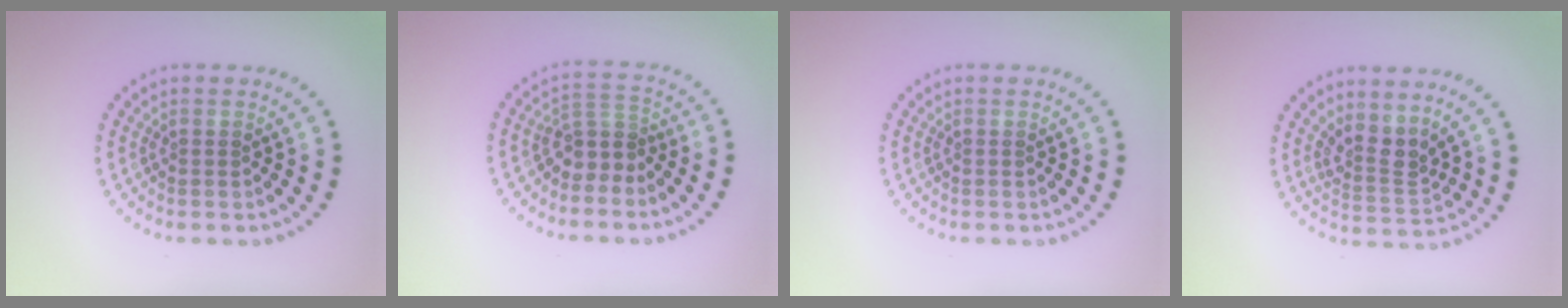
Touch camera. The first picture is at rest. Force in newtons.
{"total": 2.8, "press": 2.0, "slide": 2.0}
{"total": 0.0}
{"total": 2.9, "press": 2.1, "slide": 2.0}